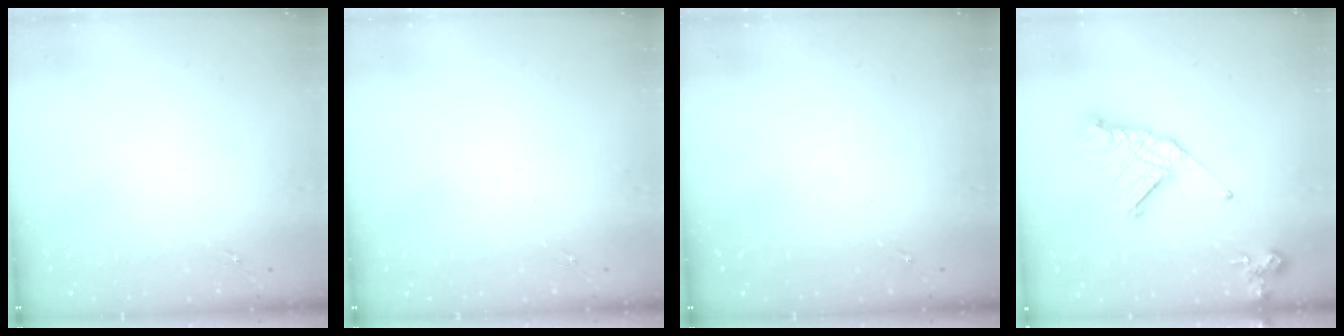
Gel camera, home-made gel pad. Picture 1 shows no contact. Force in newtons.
{"total": 0.0}
{"total": 0.0}
{"total": 17.8, "press": 17.7, "slide": 2.1}